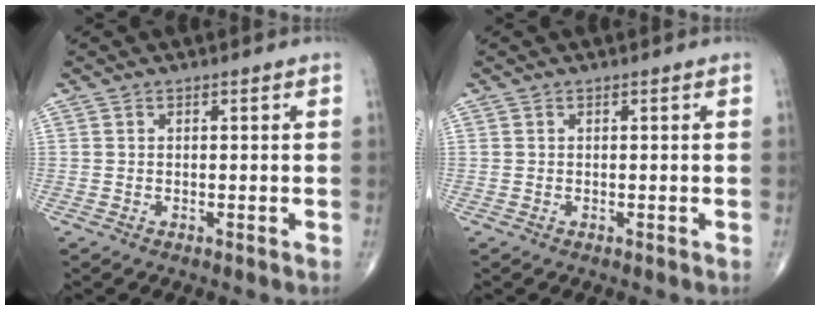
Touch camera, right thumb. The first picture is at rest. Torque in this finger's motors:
{"motor_torque": [0.19, 0.05, 0.17, 0.22, 0.02]}